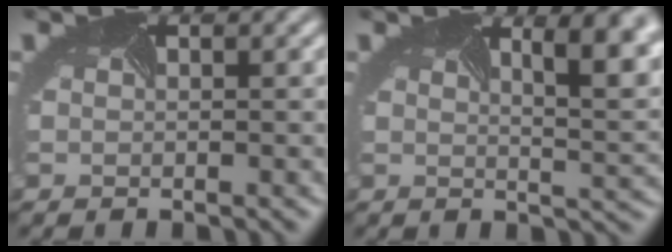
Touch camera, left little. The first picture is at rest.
{"total": 8.2, "force": [3.0, 3.1, 6.9], "torque": [-0.056, 0.024, 0.032]}